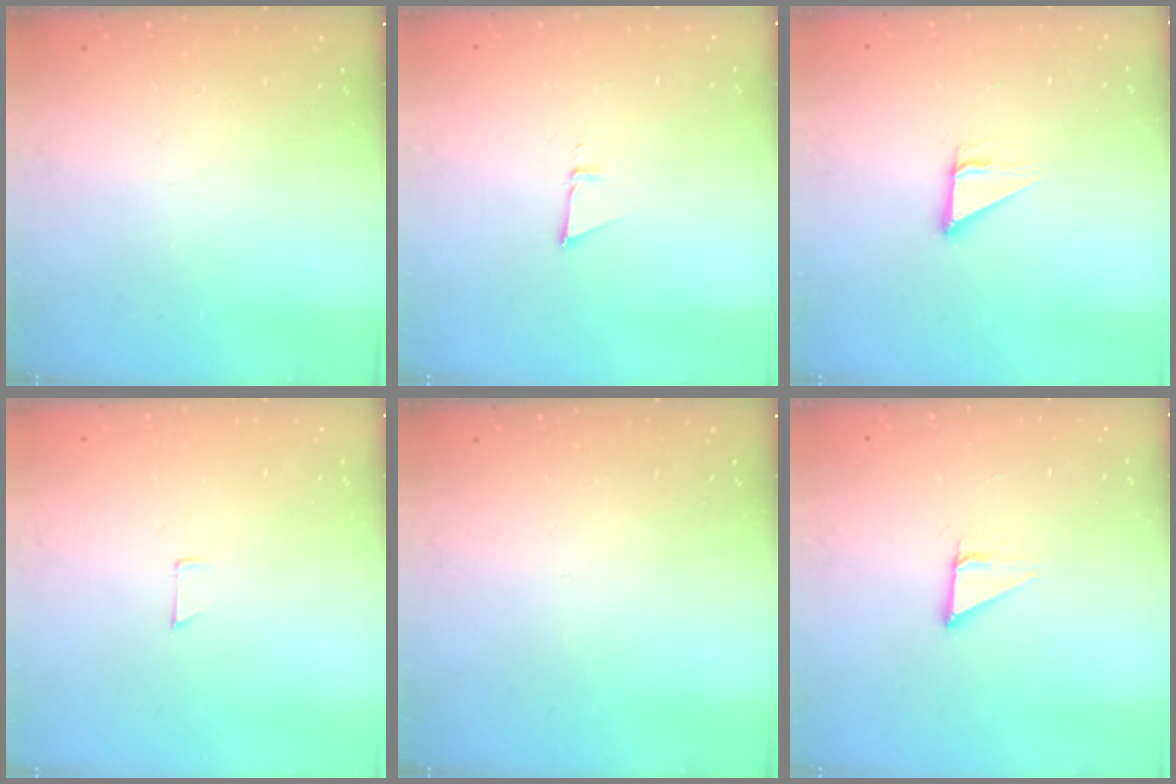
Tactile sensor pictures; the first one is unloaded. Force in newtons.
{"total": 3.0, "press": 2.9, "slide": 0.8}
{"total": 3.8, "press": 3.8, "slide": 0.2}
{"total": 4.1, "press": 4.1, "slide": 0.3}
{"total": 0.0}
{"total": 2.9, "press": 2.9, "slide": 0.1}